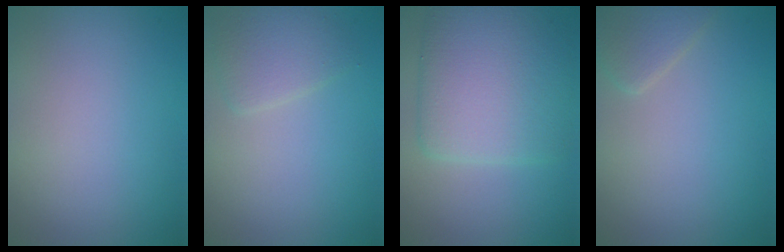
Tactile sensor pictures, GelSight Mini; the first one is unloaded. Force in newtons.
{"total": 2.3, "press": 2.3, "slide": 0.1}
{"total": 7.8, "press": 7.8, "slide": 0.2}
{"total": 1.9, "press": 1.9, "slide": 0.1}